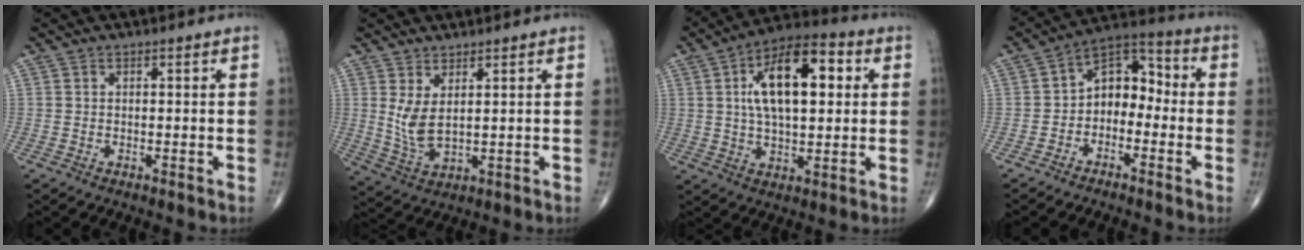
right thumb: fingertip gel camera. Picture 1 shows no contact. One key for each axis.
{"total": 5.9, "fx": 1.8, "fy": 2.5, "fz": 5.1, "tx": -0.108, "ty": -0.021, "tz": 0.048}
{"total": 16.8, "fx": 3.7, "fy": 8.0, "fz": 14.3, "tx": -0.220, "ty": 0.014, "tz": 0.056}
{"total": 9.1, "fx": -1.7, "fy": 6.4, "fz": 6.2, "tx": -0.066, "ty": 0.046, "tz": -0.050}